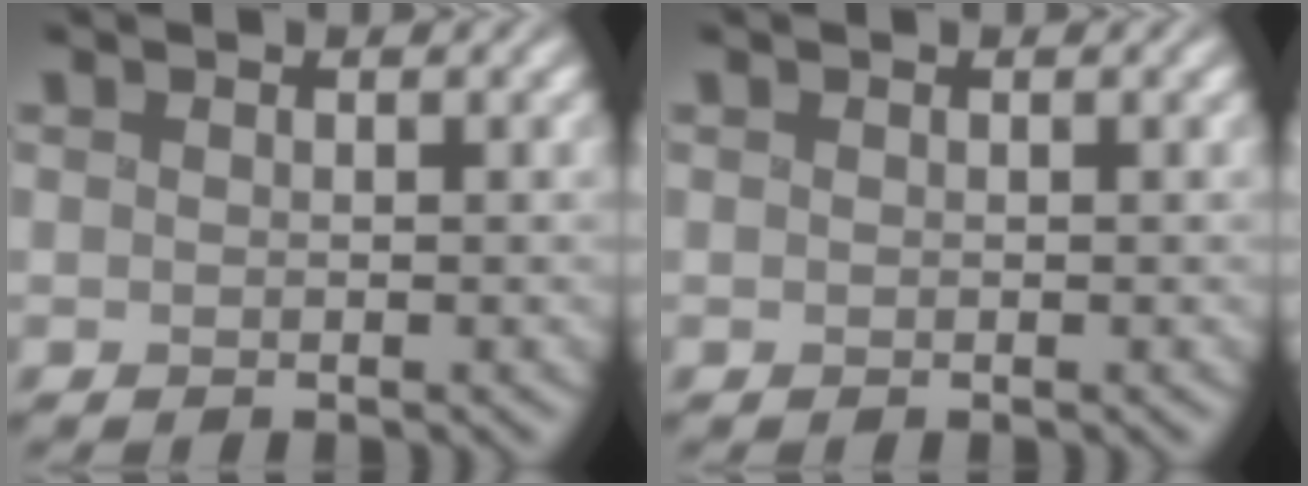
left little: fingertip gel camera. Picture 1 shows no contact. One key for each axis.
{"total": 0.0}